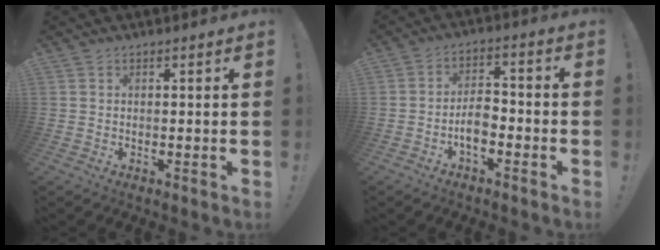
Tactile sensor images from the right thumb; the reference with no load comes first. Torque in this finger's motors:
{"motor_torque": [1.19, 0.31, 0.30, -0.43, 0.02]}